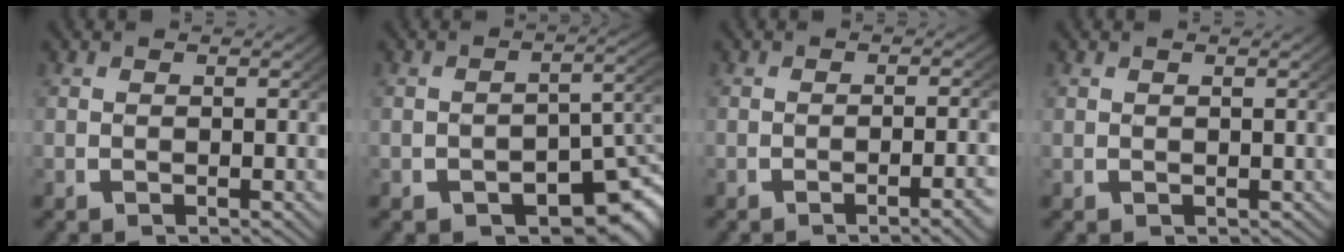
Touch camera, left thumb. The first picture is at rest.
{"total": 7.3, "force": [-2.9, 4.2, 5.2], "torque": [-0.064, -0.026, -0.024]}
{"total": 2.6, "force": [-1.3, 0.2, 2.2], "torque": [-0.031, 0.008, -0.023]}
{"total": 0.6, "force": [0.3, 0.5, 0.1], "torque": [0.005, -0.002, 0.012]}